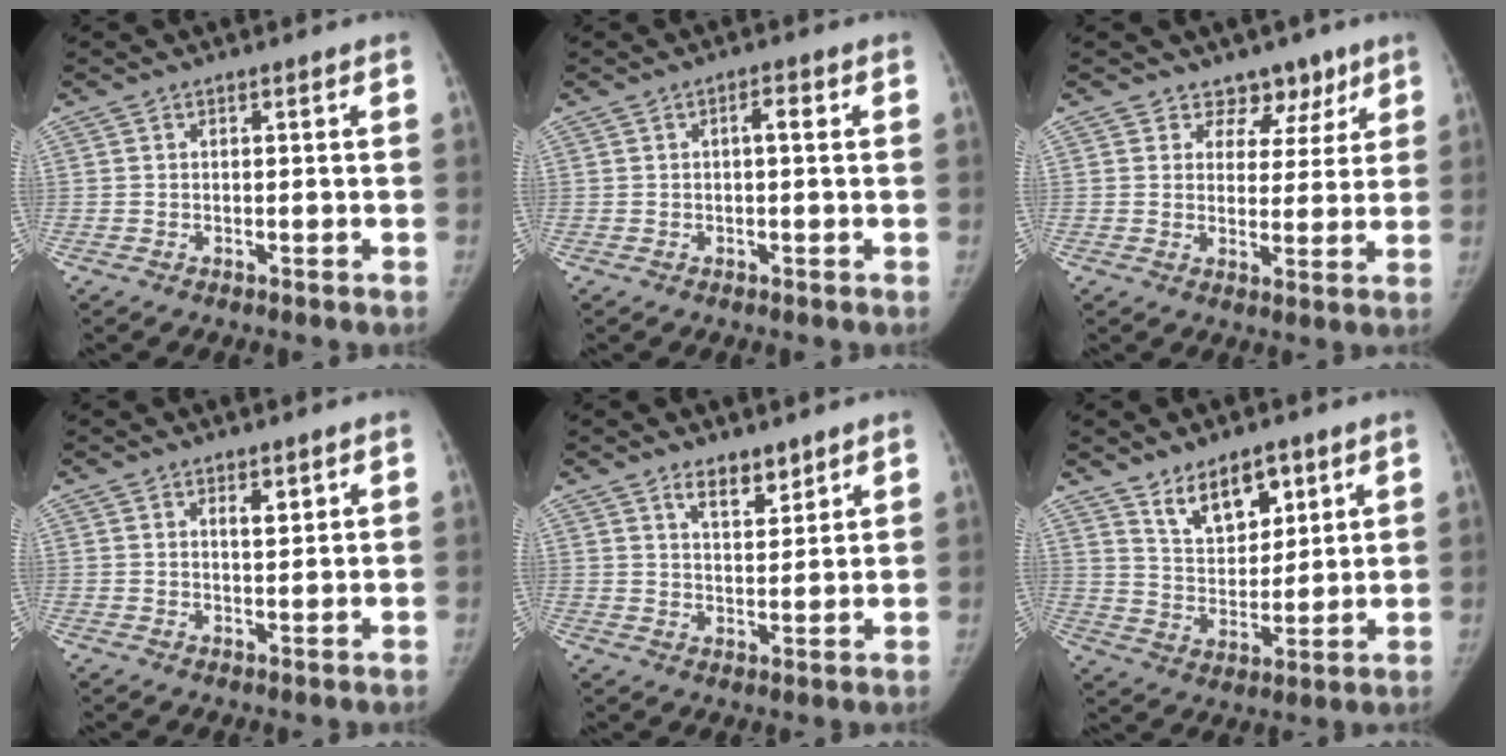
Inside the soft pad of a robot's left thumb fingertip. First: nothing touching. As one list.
[{"total": 1.9, "force": [0.3, 0.6, 1.8], "torque": [-0.029, 0.004, 0.002]}, {"total": 6.5, "force": [4.5, 4.5, 0.9], "torque": [0.035, -0.024, 0.061]}, {"total": 2.4, "force": [1.4, 1.0, 1.7], "torque": [-0.018, -0.009, 0.023]}, {"total": 5.6, "force": [4.1, 2.5, 2.9], "torque": [-0.024, -0.031, 0.071]}, {"total": 10.7, "force": [6.6, 5.8, 6.2], "torque": [-0.064, -0.049, 0.120]}]